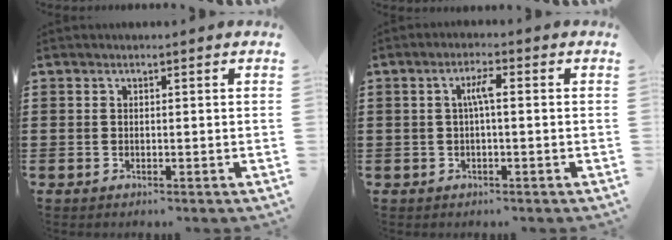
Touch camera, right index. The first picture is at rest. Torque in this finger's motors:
{"motor_torque": [0.63, -0.24, 0.34, 0.05]}